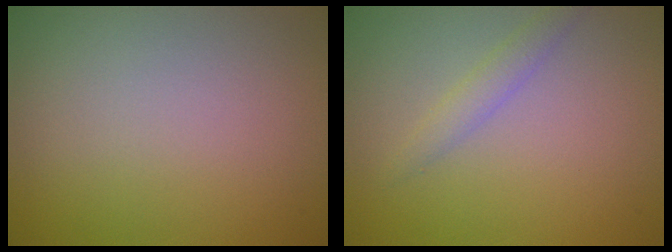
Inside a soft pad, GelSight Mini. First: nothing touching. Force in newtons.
{"total": 1.5, "press": 1.5, "slide": 0.1}